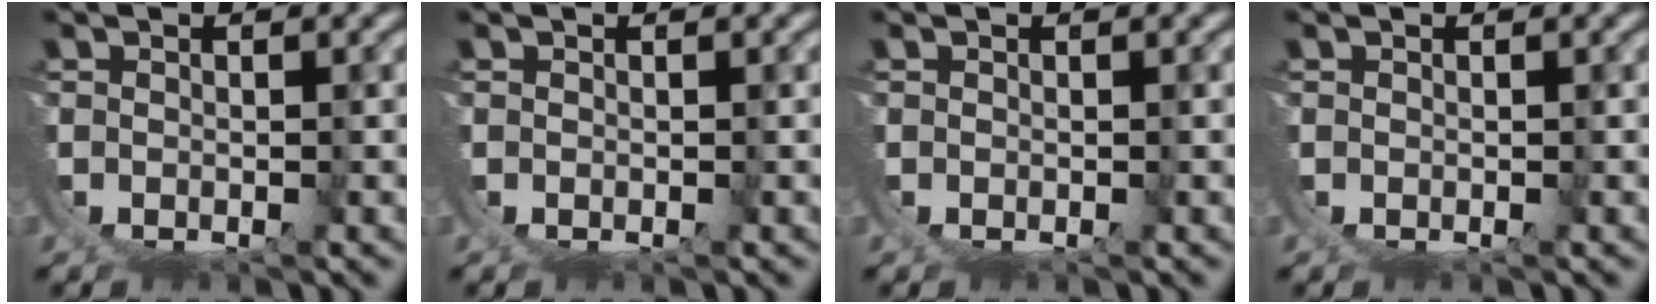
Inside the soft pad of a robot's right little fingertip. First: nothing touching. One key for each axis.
{"total": 0.0}
{"total": 0.0}
{"total": 0.0}